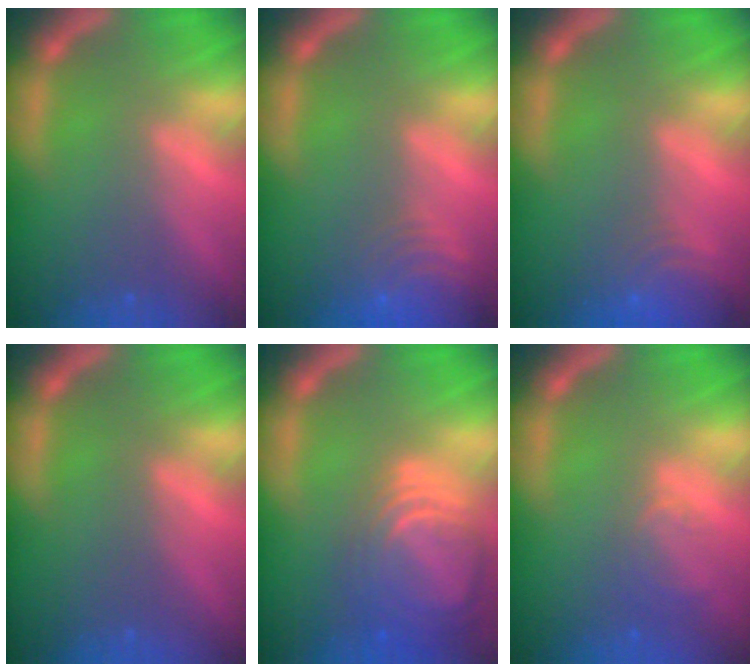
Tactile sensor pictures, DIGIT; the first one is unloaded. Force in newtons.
{"total": 7.5}
{"total": 5.0}
{"total": 0.0}
{"total": 9.5}
{"total": 2.5}